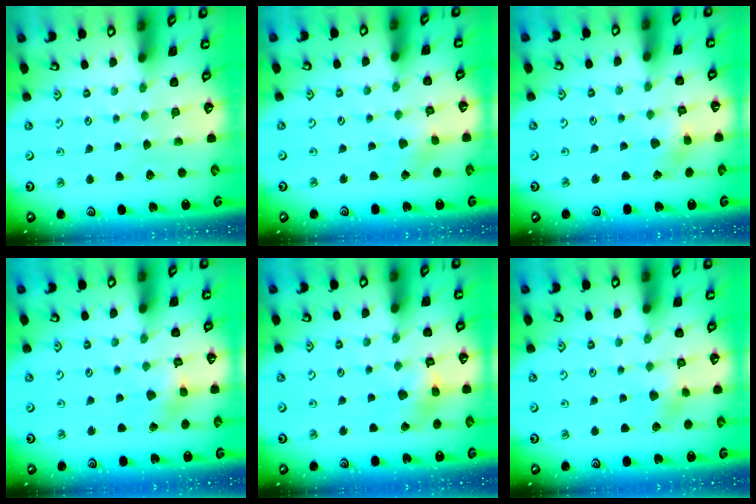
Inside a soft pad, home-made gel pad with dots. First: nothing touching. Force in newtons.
{"total": 1.8, "press": 1.8, "slide": 0.1}
{"total": 2.7, "press": 2.7, "slide": 0.3}
{"total": 3.3, "press": 3.3, "slide": 0.2}
{"total": 5.8, "press": 5.8, "slide": 0.5}
{"total": 4.6, "press": 4.6, "slide": 0.4}